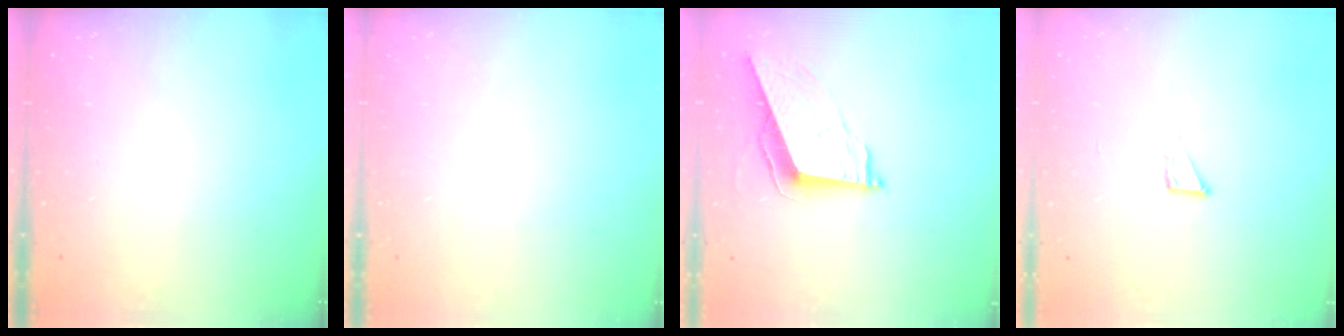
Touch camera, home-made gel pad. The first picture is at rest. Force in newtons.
{"total": 0.0}
{"total": 8.5, "press": 8.2, "slide": 2.2}
{"total": 2.8, "press": 2.8, "slide": 0.2}